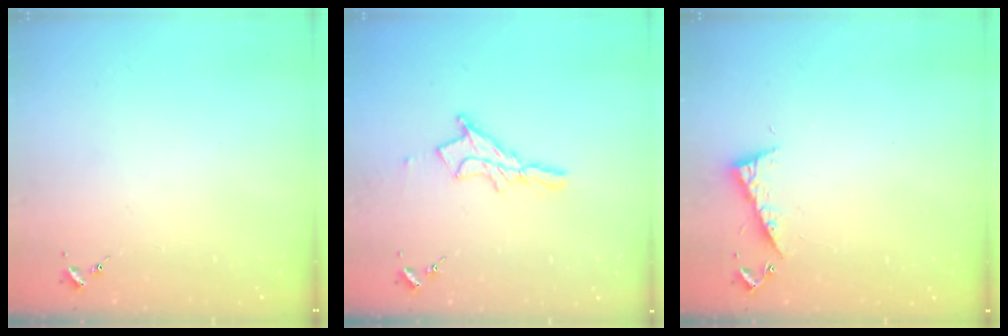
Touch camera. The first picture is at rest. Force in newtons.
{"total": 11.1, "press": 11.1, "slide": 1.1}
{"total": 7.2, "press": 7.1, "slide": 0.6}